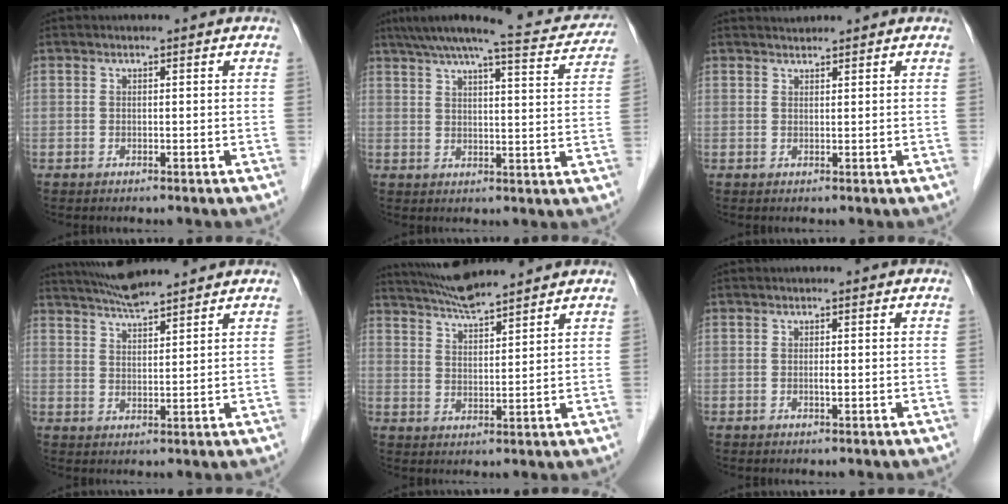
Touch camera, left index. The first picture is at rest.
{"total": 16.0, "force": [14.4, 1.7, 6.6], "torque": [-0.099, 0.006, 0.181]}
{"total": 1.4, "force": [1.4, 0.1, 0.0], "torque": [-0.007, 0.011, 0.029]}
{"total": 8.7, "force": [7.9, 0.3, 3.5], "torque": [-0.066, 0.028, 0.132]}
{"total": 9.5, "force": [8.7, 0.3, 3.7], "torque": [-0.071, 0.027, 0.151]}
{"total": 0.5, "force": [0.0, 0.0, 0.5], "torque": [-0.013, -0.001, -0.001]}